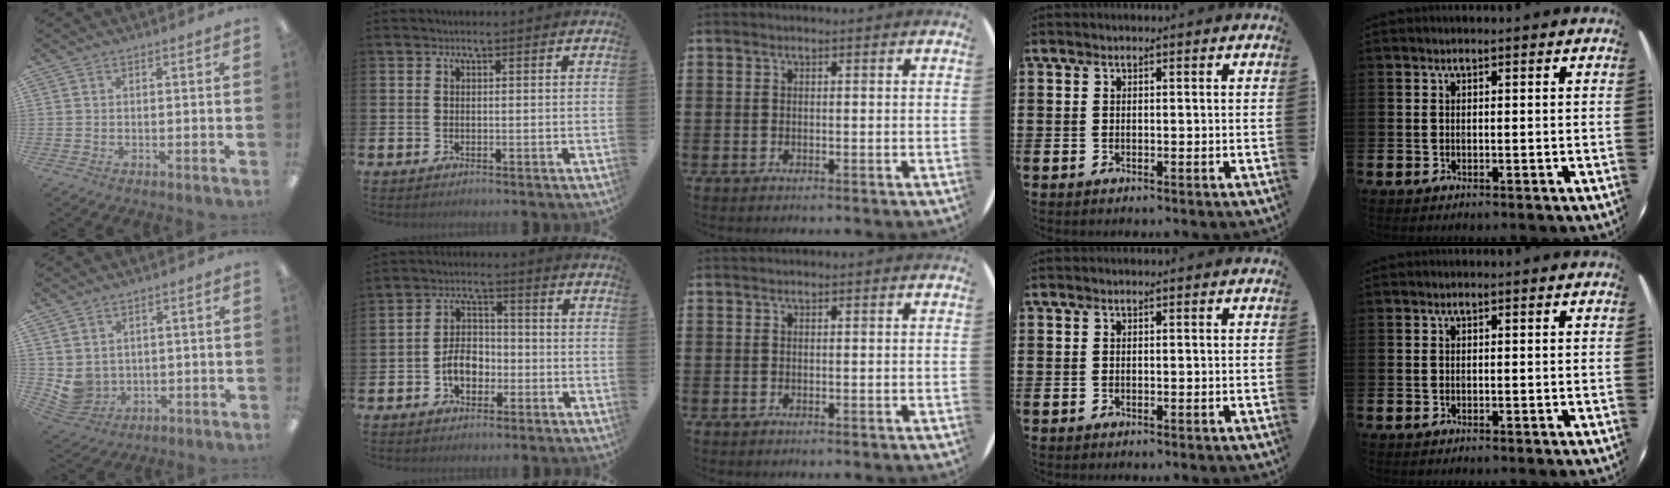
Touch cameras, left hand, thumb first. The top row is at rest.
{"thumb": {"total": 5.4, "force": [2.0, 4.8, 1.4], "torque": [-0.055, -0.009, 0.045]}, "index": {"total": 5.1, "force": [-1.8, 3.5, 3.2], "torque": [-0.047, 0.008, -0.038]}}